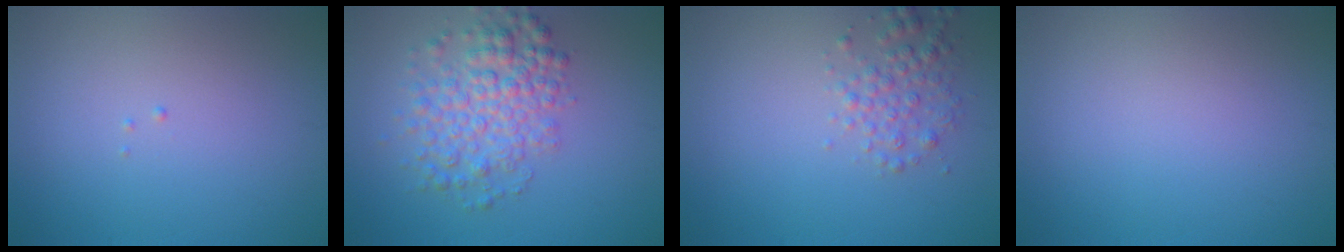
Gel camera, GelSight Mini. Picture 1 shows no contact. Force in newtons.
{"total": 4.9, "press": 4.9, "slide": 0.2}
{"total": 2.2, "press": 2.2, "slide": 0.0}
{"total": 0.0}